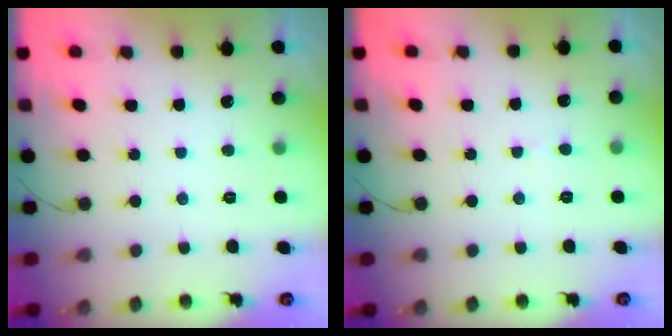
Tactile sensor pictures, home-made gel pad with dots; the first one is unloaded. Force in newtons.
{"total": 2.1, "press": 2.1, "slide": 0.2}